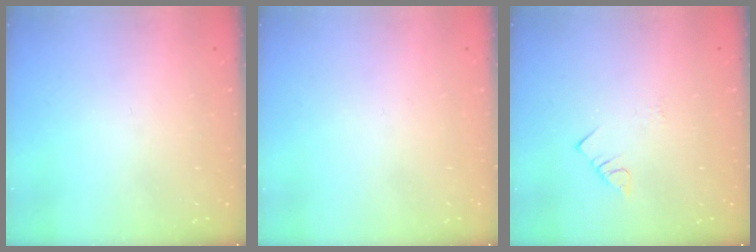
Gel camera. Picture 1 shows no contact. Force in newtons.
{"total": 1.7, "press": 1.7, "slide": 0.1}
{"total": 2.4, "press": 2.3, "slide": 0.4}